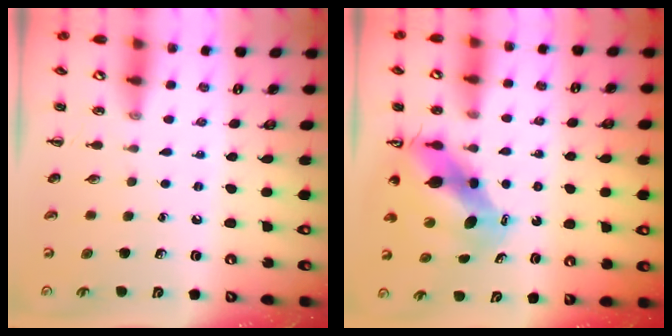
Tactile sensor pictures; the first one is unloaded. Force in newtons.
{"total": 8.4, "press": 8.0, "slide": 2.5}